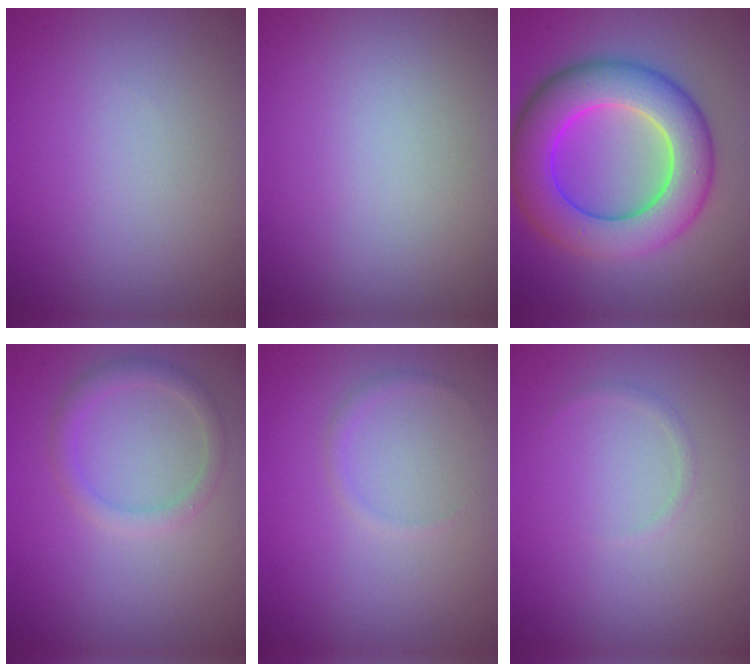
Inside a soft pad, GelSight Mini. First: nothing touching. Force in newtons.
{"total": 0.0}
{"total": 9.6, "press": 9.6, "slide": 0.4}
{"total": 1.8, "press": 1.8, "slide": 0.1}
{"total": 0.7, "press": 0.7, "slide": 0.1}
{"total": 0.6, "press": 0.6, "slide": 0.1}